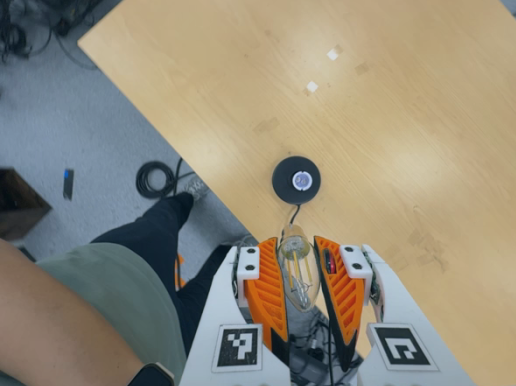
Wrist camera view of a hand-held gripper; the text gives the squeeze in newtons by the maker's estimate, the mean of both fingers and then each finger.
{"total": 19.8, "left": 21.1, "right": 18.5}